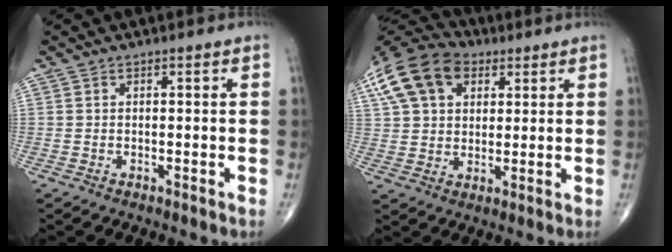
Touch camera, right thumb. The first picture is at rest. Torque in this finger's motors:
{"motor_torque": [-0.30, 1.96, 1.21, 0.60, 0.09]}